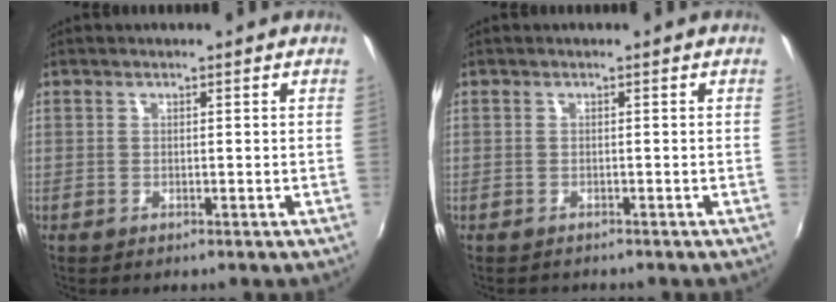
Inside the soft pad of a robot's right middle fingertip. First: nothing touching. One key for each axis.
{"total": 1.1, "fx": -1.0, "fy": 0.5, "fz": 0.0, "tx": -0.004, "ty": 0.002, "tz": -0.015}